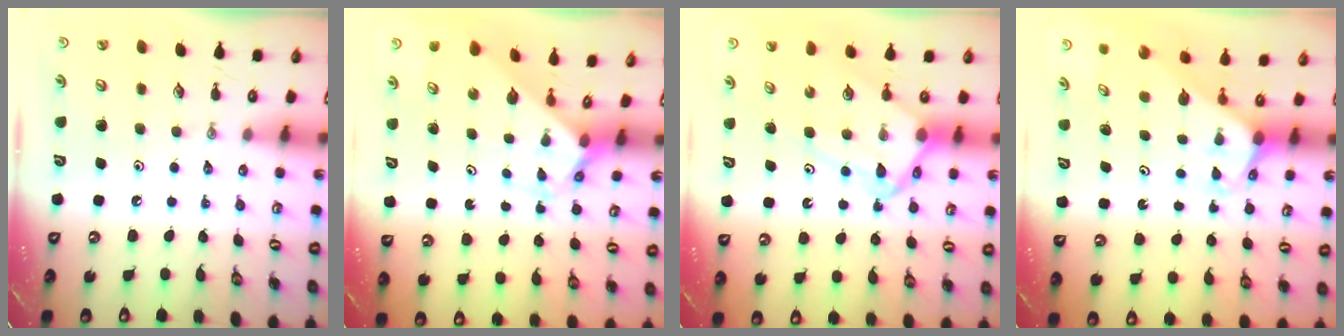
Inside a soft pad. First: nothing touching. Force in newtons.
{"total": 2.5, "press": 2.5, "slide": 0.2}
{"total": 9.1, "press": 9.0, "slide": 0.9}
{"total": 2.0, "press": 2.0, "slide": 0.1}